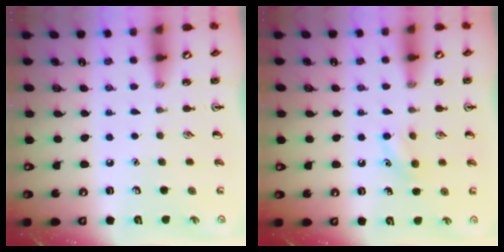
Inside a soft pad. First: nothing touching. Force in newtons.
{"total": 6.8, "press": 6.5, "slide": 1.9}